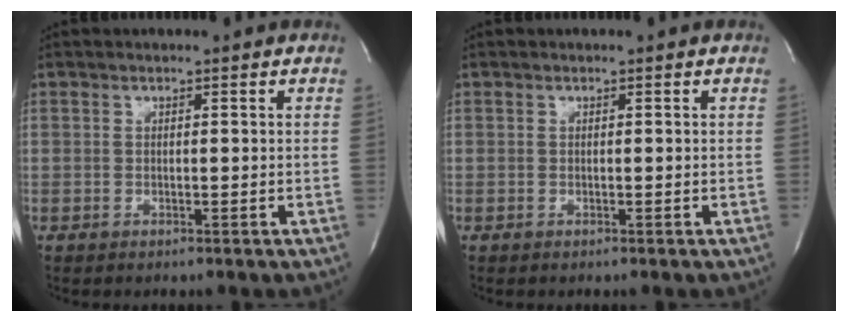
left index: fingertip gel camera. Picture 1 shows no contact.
{"total": 0.0}